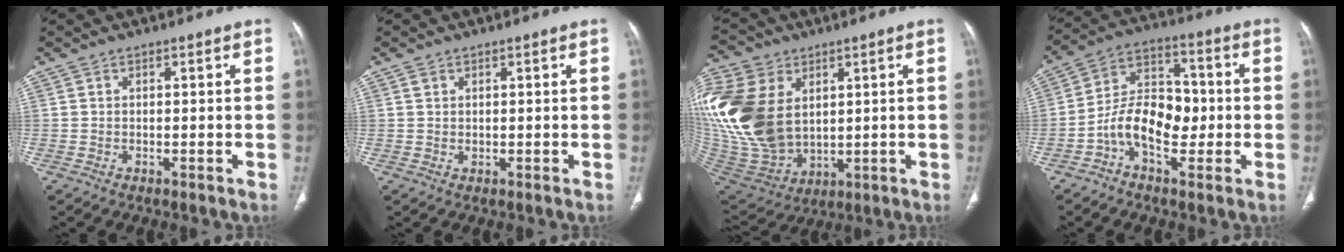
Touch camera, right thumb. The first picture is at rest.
{"total": 1.1, "force": [0.6, 0.8, 0.5], "torque": [-0.007, -0.002, 0.014]}
{"total": 27.4, "force": [5.7, 19.2, 18.7], "torque": [-0.427, -0.004, 0.128]}
{"total": 12.1, "force": [-2.7, 7.4, 9.2], "torque": [-0.133, 0.038, -0.055]}